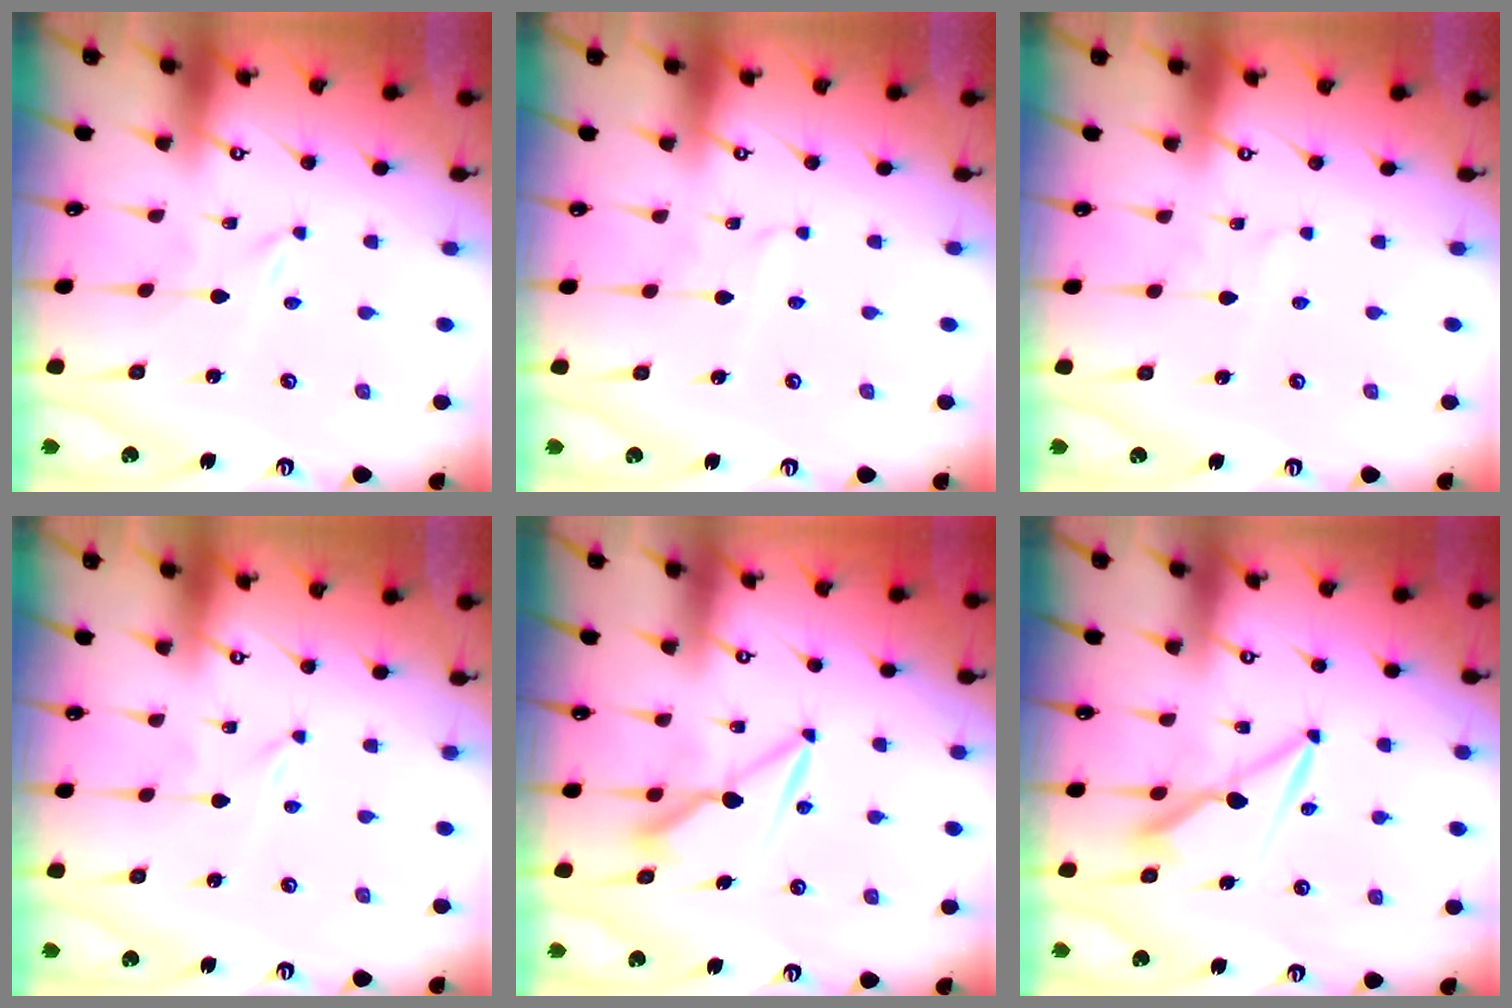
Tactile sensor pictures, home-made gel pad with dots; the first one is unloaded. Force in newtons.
{"total": 2.3, "press": 2.3, "slide": 0.3}
{"total": 1.9, "press": 1.9, "slide": 0.2}
{"total": 0.0}
{"total": 8.7, "press": 8.7, "slide": 0.5}
{"total": 7.9, "press": 7.8, "slide": 1.1}